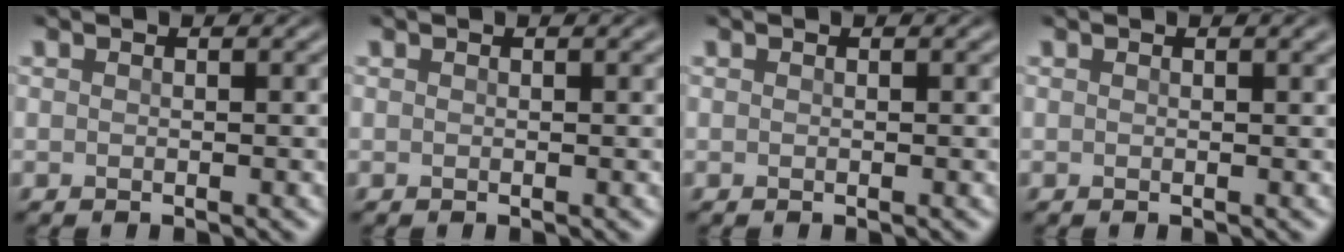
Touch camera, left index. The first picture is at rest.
{"total": 0.0}
{"total": 0.0}
{"total": 1.1, "force": [0.6, 0.3, 0.9], "torque": [-0.006, 0.005, 0.008]}